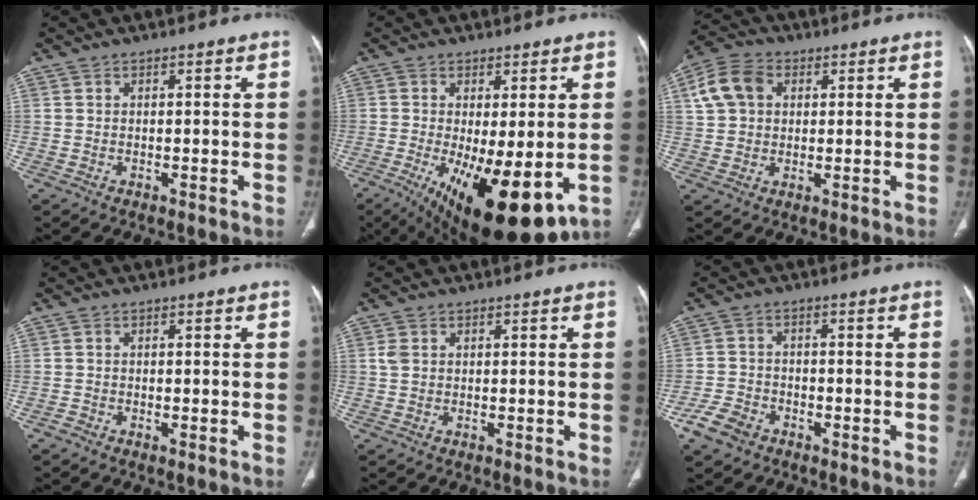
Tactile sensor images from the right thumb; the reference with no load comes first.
{"total": 16.5, "force": [-4.8, 6.0, 14.6], "torque": [-0.222, -0.028, -0.053]}
{"total": 8.6, "force": [2.5, 6.5, 5.1], "torque": [-0.093, 0.013, 0.043]}
{"total": 0.9, "force": [-0.4, 0.4, 0.6], "torque": [-0.011, -0.002, -0.009]}
{"total": 1.6, "force": [0.4, 1.1, 1.1], "torque": [-0.029, 0.003, 0.011]}
{"total": 5.7, "force": [-3.3, 3.9, 2.5], "torque": [-0.048, 0.018, -0.059]}